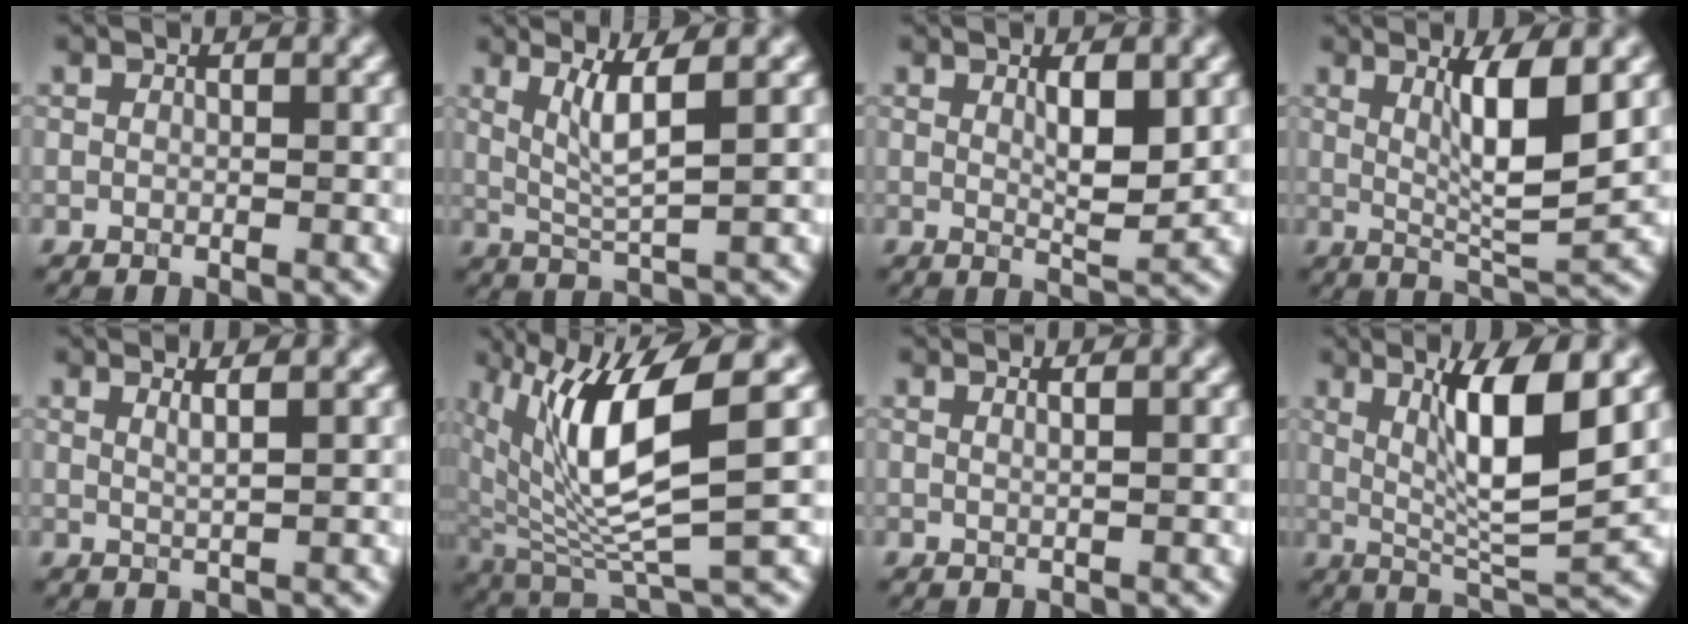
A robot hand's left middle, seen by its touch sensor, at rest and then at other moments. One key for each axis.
{"total": 3.7, "fx": 1.2, "fy": 0.6, "fz": 3.5, "tx": -0.071, "ty": -0.006, "tz": 0.032}
{"total": 3.1, "fx": 0.8, "fy": 0.6, "fz": 2.9, "tx": -0.051, "ty": -0.009, "tz": 0.015}
{"total": 5.8, "fx": 1.5, "fy": 1.1, "fz": 5.5, "tx": -0.090, "ty": -0.011, "tz": 0.030}
{"total": 1.9, "fx": 0.9, "fy": 0.6, "fz": 1.5, "tx": -0.019, "ty": 0.005, "tz": 0.003}
{"total": 9.8, "fx": 2.5, "fy": 2.6, "fz": 9.1, "tx": -0.179, "ty": -0.007, "tz": 0.054}
{"total": 1.8, "fx": 0.8, "fy": 0.9, "fz": 1.3, "tx": 0.000, "ty": 0.002, "tz": -0.013}
{"total": 7.8, "fx": 2.1, "fy": 1.6, "fz": 7.4, "tx": -0.116, "ty": -0.013, "tz": 0.041}